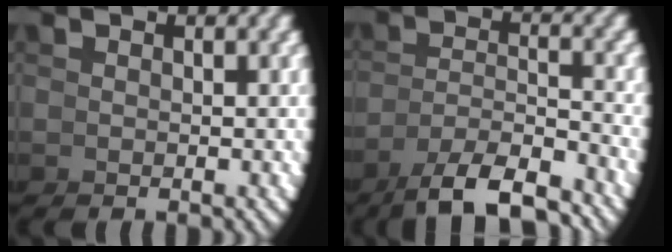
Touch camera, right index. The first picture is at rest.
{"total": 6.4, "force": [-4.4, 2.1, 4.1], "torque": [-0.072, -0.020, -0.058]}